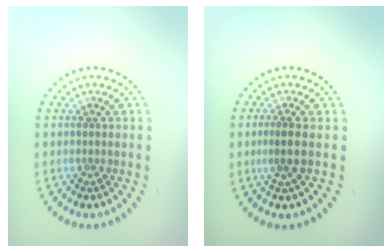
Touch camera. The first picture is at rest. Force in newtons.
{"total": 1.3, "press": 1.0, "slide": 0.9}